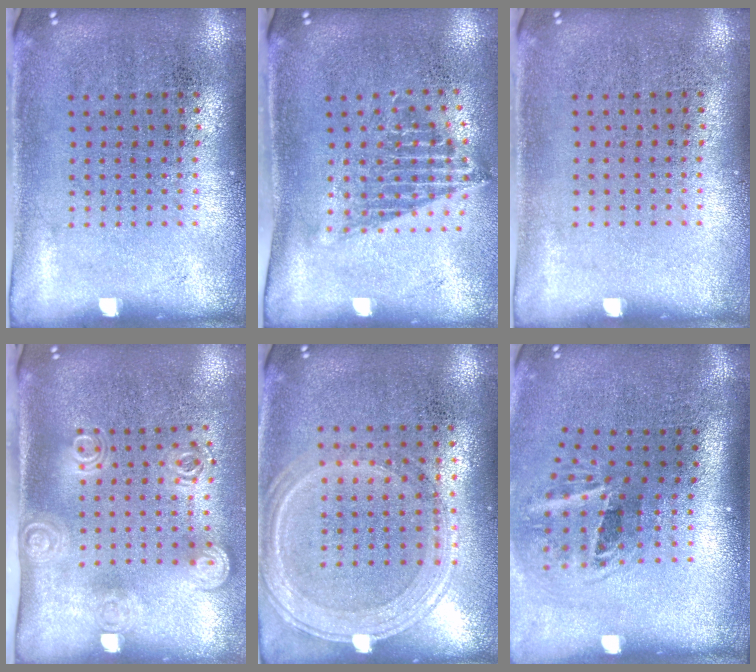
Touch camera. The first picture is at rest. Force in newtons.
{"total": 1.4, "press": 1.1, "slide": 0.9}
{"total": 0.0}
{"total": 1.9, "press": 1.4, "slide": 1.3}
{"total": 1.2, "press": 1.1, "slide": 0.5}
{"total": 2.0, "press": 1.2, "slide": 1.6}